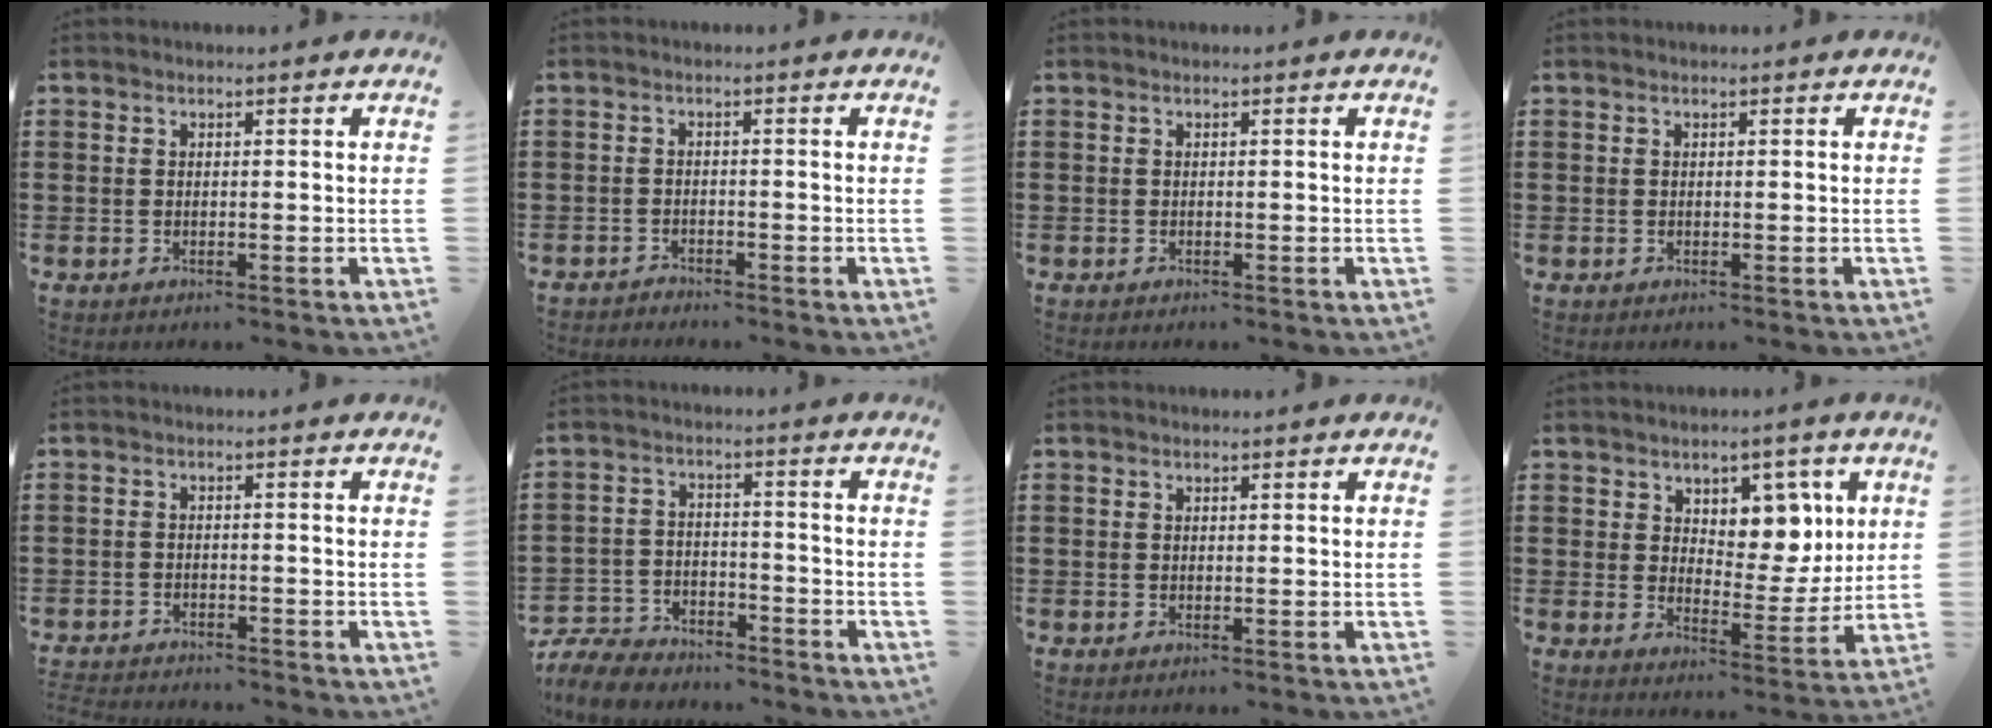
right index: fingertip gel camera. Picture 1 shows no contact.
{"total": 1.4, "force": [-1.4, 0.2, -0.1], "torque": [-0.003, 0.004, -0.031]}
{"total": 0.0}
{"total": 0.0}
{"total": 1.9, "force": [-1.9, 0.1, -0.1], "torque": [-0.003, 0.000, -0.042]}
{"total": 6.7, "force": [-6.4, 1.5, 1.2], "torque": [-0.039, 0.009, -0.132]}
{"total": 0.0}
{"total": 6.8, "force": [3.6, 4.7, 3.3], "torque": [-0.057, -0.012, 0.059]}